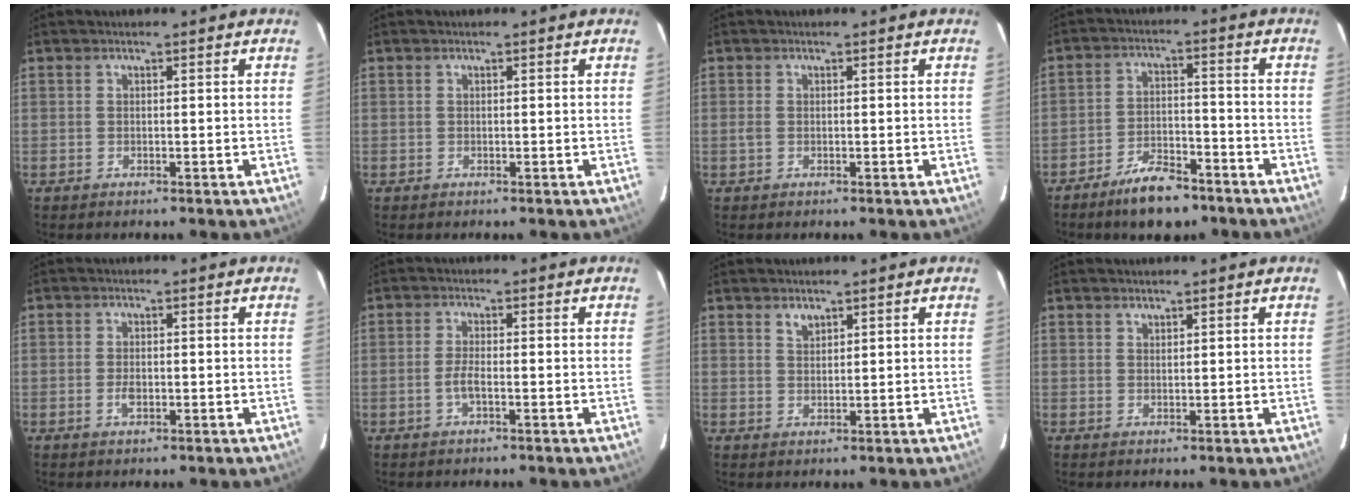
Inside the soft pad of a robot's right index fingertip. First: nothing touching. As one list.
[{"total": 0.0}, {"total": 1.0, "force": [-0.2, 0.7, 0.7], "torque": [-0.015, 0.000, -0.005]}, {"total": 9.5, "force": [-7.3, 3.7, 4.9], "torque": [-0.105, 0.012, -0.115]}, {"total": 2.0, "force": [-0.7, 1.1, 1.5], "torque": [-0.032, -0.002, -0.011]}, {"total": 2.4, "force": [-1.1, 0.4, 2.1], "torque": [-0.047, 0.000, -0.022]}, {"total": 1.8, "force": [1.4, 0.8, 0.7], "torque": [-0.009, 0.001, 0.026]}, {"total": 0.9, "force": [0.8, 0.2, 0.1], "torque": [-0.003, 0.002, 0.016]}]